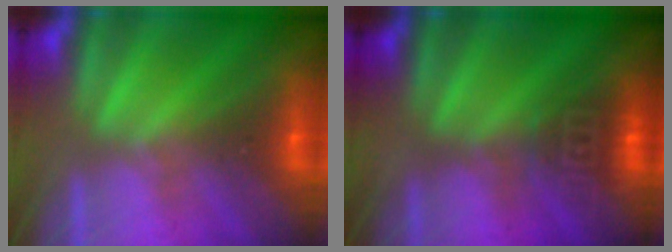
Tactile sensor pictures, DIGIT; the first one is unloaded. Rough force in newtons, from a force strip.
{"total": 3.3}